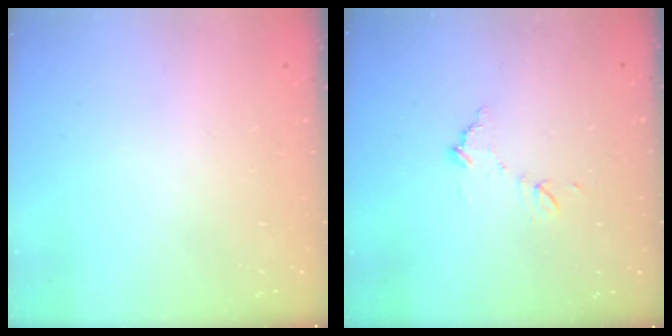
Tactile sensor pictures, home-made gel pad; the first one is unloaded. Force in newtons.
{"total": 7.9, "press": 7.9, "slide": 0.5}